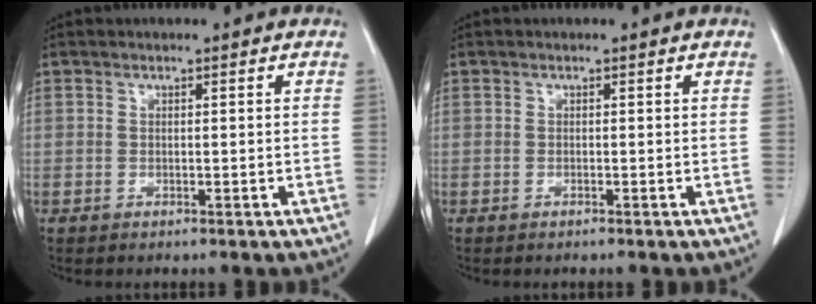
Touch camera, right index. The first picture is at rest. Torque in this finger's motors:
{"motor_torque": [-0.01, -0.06, -0.02, -0.01]}